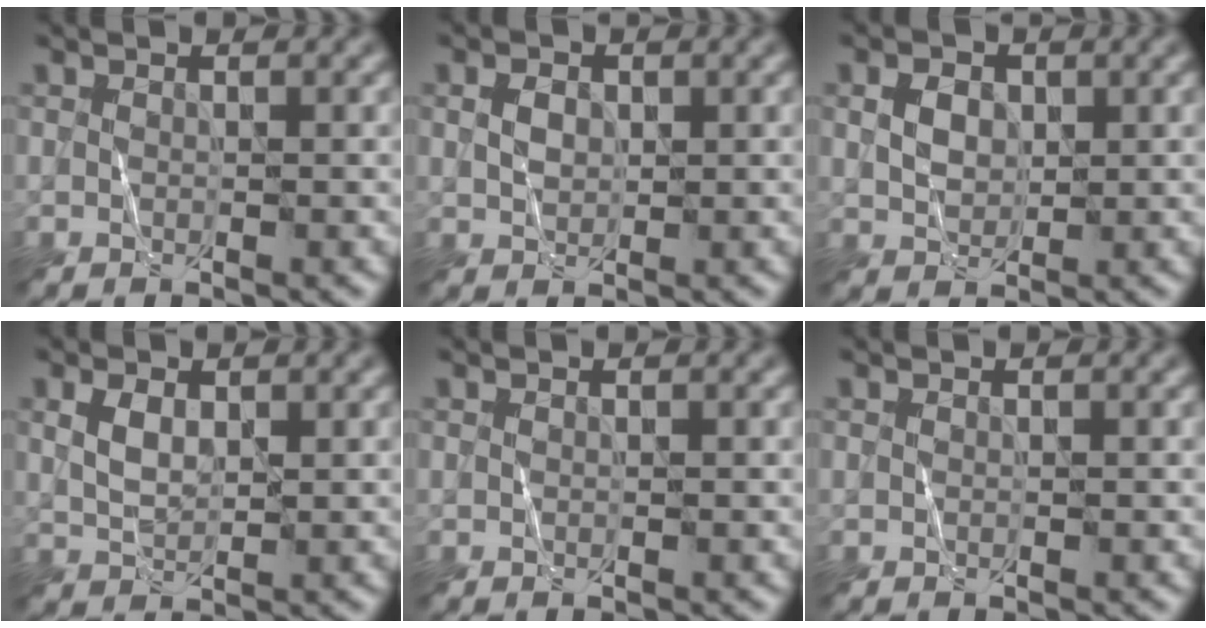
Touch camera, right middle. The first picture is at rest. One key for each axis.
{"total": 1.7, "fx": 0.4, "fy": 1.3, "fz": 1.1, "tx": -0.021, "ty": 0.002, "tz": 0.008}
{"total": 2.3, "fx": 0.6, "fy": 1.7, "fz": 1.4, "tx": -0.027, "ty": 0.001, "tz": 0.011}
{"total": 2.3, "fx": 0.9, "fy": 1.3, "fz": 1.6, "tx": -0.037, "ty": 0.000, "tz": 0.022}
{"total": 0.0}
{"total": 0.0}